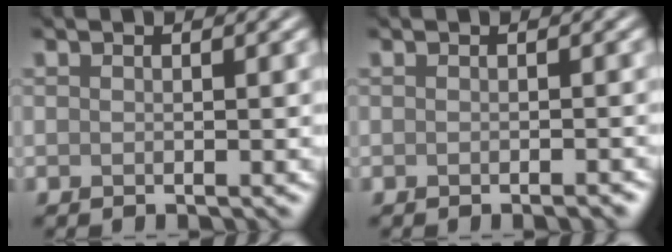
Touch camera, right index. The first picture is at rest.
{"total": 0.9, "force": [-0.6, 0.2, 0.7], "torque": [-0.006, -0.001, -0.010]}